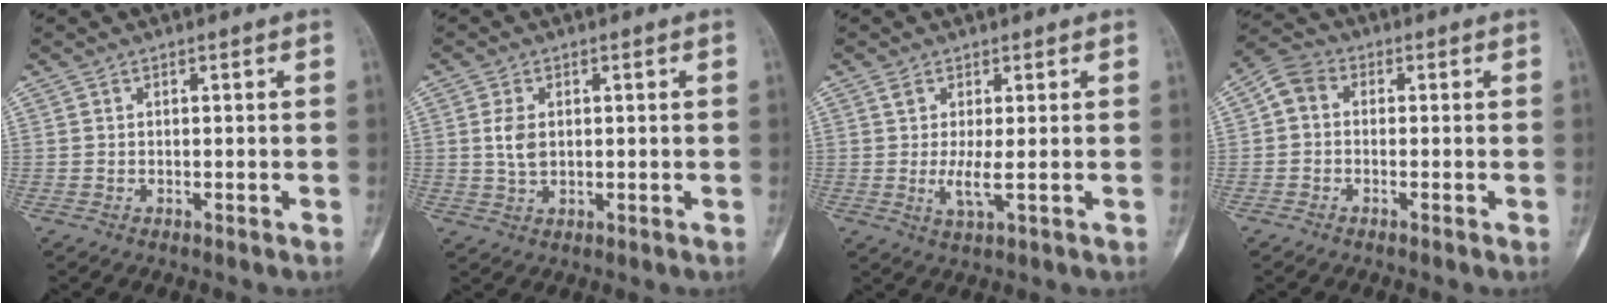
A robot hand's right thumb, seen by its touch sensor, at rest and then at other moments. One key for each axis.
{"total": 3.8, "fx": 0.5, "fy": 2.3, "fz": 2.9, "tx": -0.055, "ty": -0.003, "tz": 0.012}
{"total": 3.8, "fx": 0.0, "fy": 0.6, "fz": 3.7, "tx": -0.088, "ty": -0.012, "tz": -0.001}
{"total": 4.6, "fx": -0.3, "fy": 3.7, "fz": 2.6, "tx": -0.039, "ty": 0.014, "tz": -0.022}